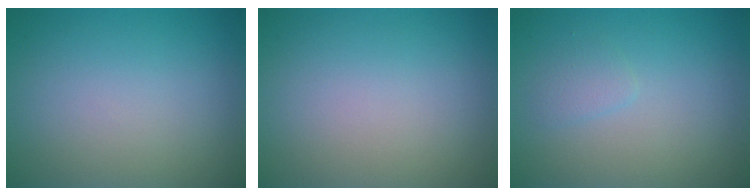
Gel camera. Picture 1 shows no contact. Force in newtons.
{"total": 0.0}
{"total": 1.0, "press": 1.0, "slide": 0.0}